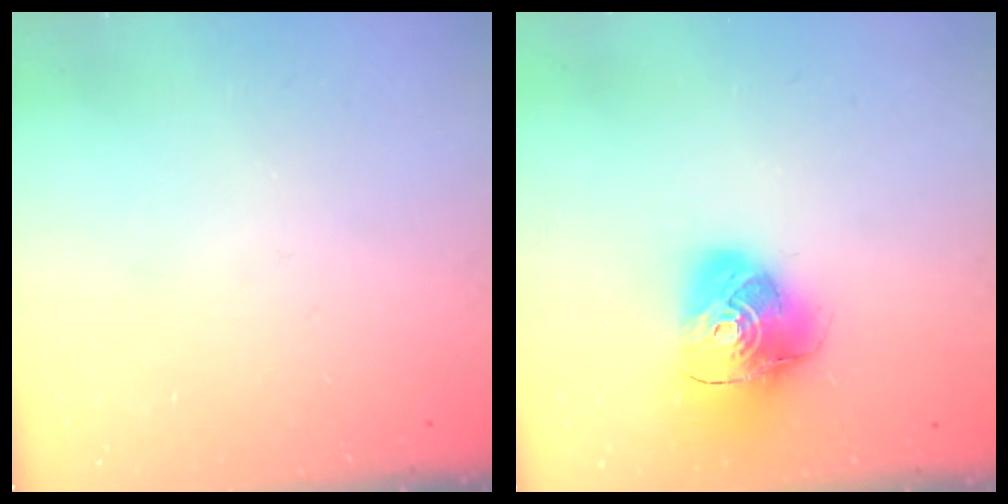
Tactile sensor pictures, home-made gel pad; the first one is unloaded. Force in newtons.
{"total": 13.7, "press": 13.6, "slide": 1.6}